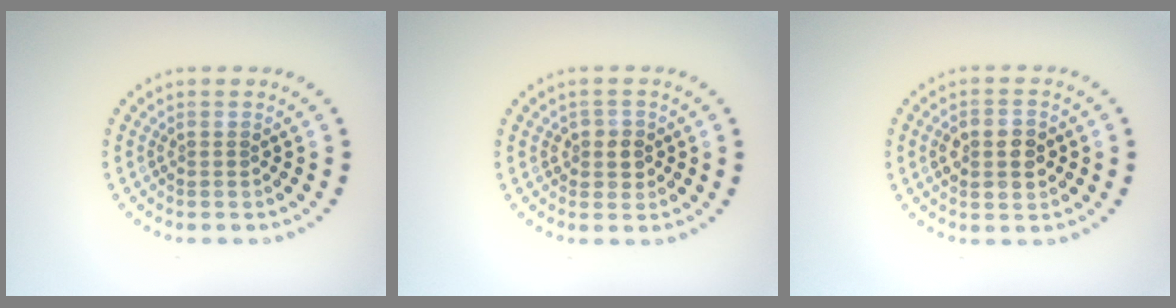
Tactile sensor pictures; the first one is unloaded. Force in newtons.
{"total": 1.8, "press": 1.6, "slide": 0.7}
{"total": 3.8, "press": 3.8, "slide": 0.1}